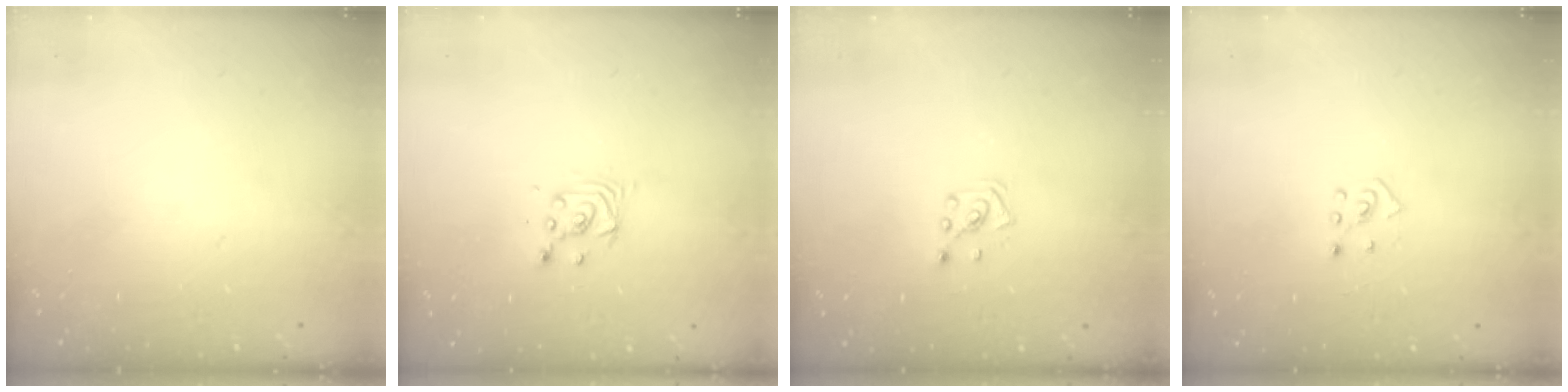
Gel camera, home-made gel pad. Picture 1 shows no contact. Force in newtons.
{"total": 3.4, "press": 3.4, "slide": 0.4}
{"total": 2.6, "press": 2.6, "slide": 0.5}
{"total": 3.6, "press": 3.6, "slide": 0.6}